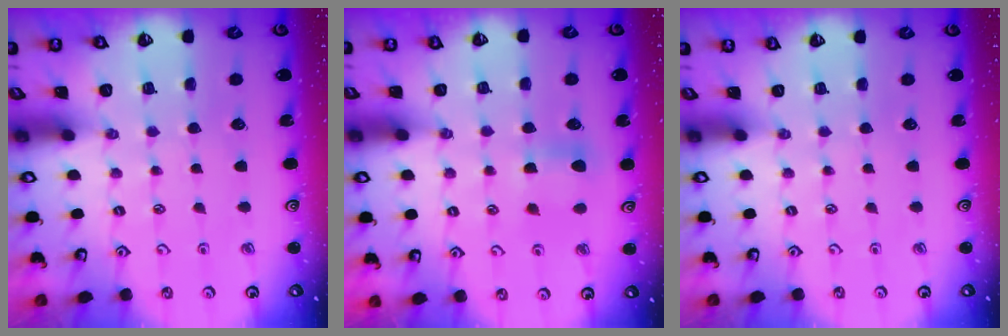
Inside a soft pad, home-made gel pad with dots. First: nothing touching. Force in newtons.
{"total": 6.9, "press": 6.8, "slide": 1.0}
{"total": 0.0}